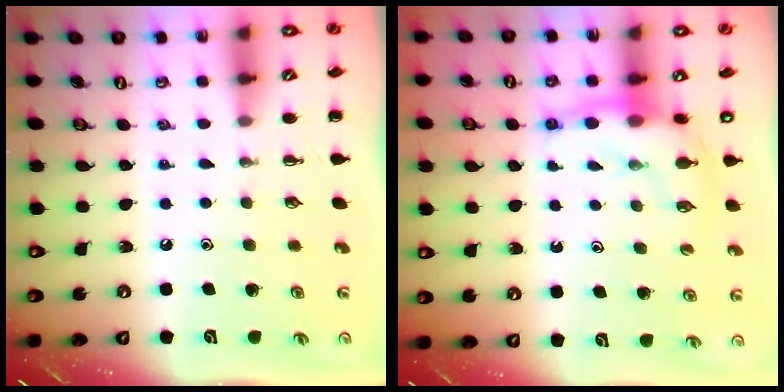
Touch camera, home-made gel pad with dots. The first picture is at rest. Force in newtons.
{"total": 9.8, "press": 9.7, "slide": 1.3}